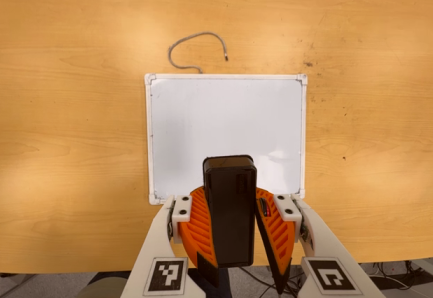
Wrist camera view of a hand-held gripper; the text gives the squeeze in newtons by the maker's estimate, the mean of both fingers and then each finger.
{"total": 10.8, "left": 11.1, "right": 10.4}